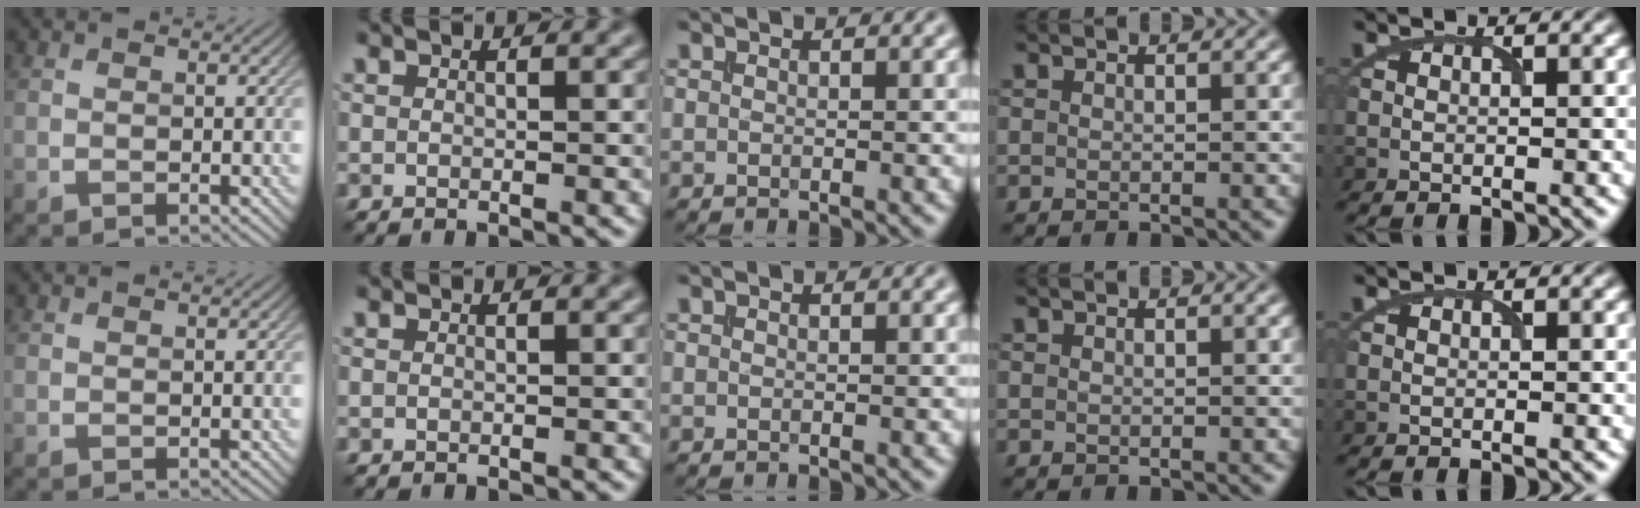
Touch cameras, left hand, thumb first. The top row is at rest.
{}